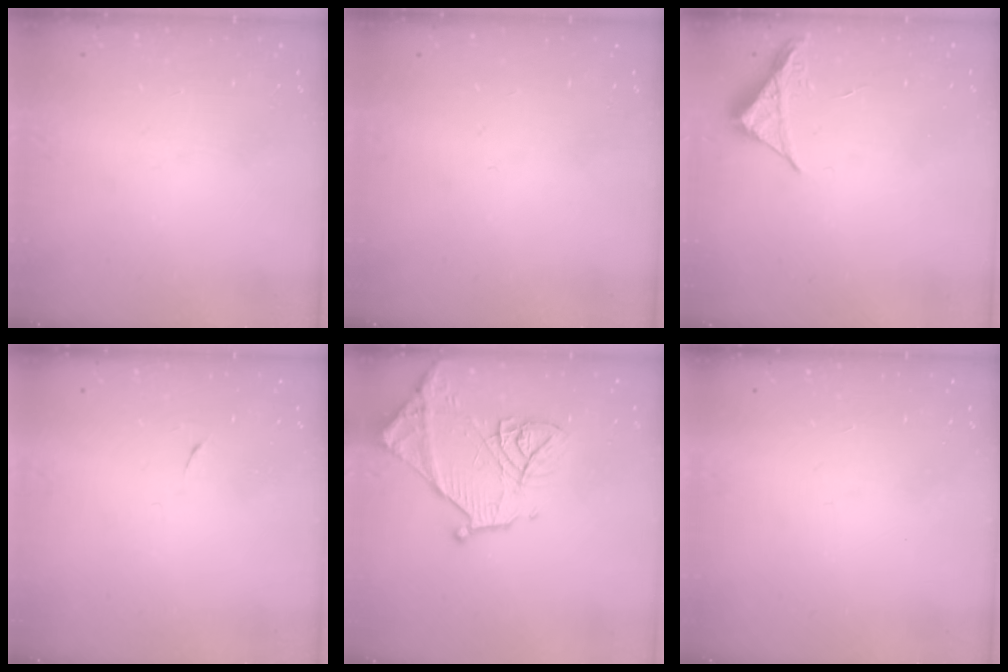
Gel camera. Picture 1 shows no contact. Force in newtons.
{"total": 0.0}
{"total": 4.1, "press": 4.1, "slide": 0.5}
{"total": 3.8, "press": 3.7, "slide": 0.8}
{"total": 14.6, "press": 14.6, "slide": 1.0}
{"total": 1.6, "press": 1.5, "slide": 0.1}